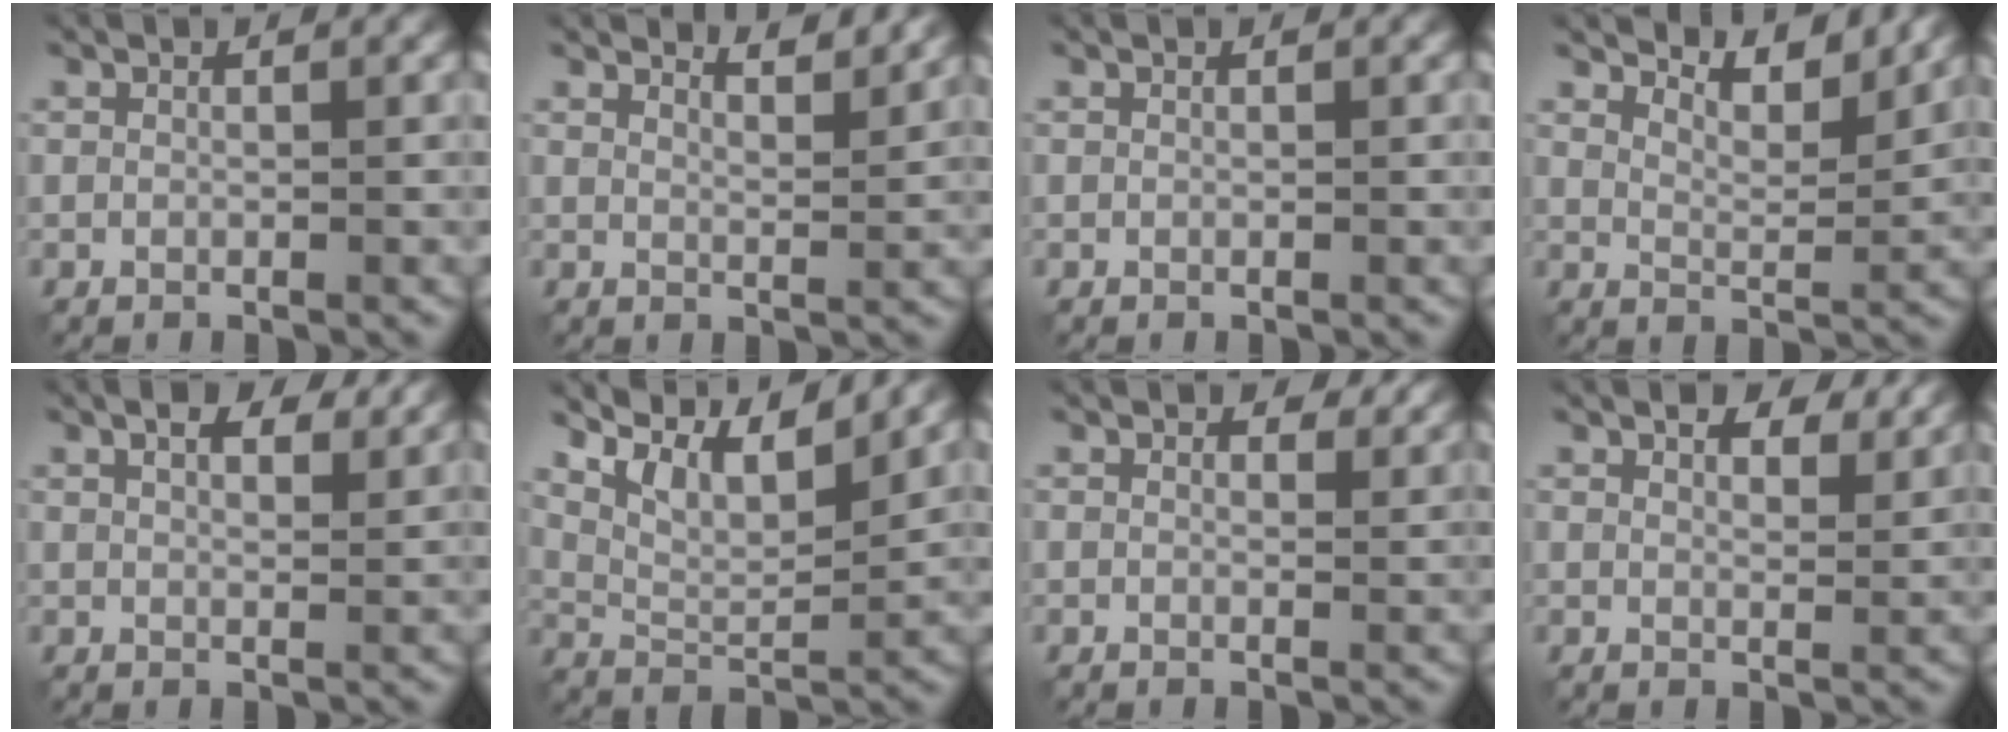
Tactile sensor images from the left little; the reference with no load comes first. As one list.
[{"total": 3.8, "force": [3.5, 0.6, 1.4], "torque": [-0.014, 0.001, 0.040]}, {"total": 0.0}, {"total": 5.5, "force": [5.0, 0.8, 2.0], "torque": [-0.046, -0.001, 0.067]}, {"total": 3.6, "force": [2.4, 1.3, 2.3], "torque": [-0.036, 0.000, 0.032]}, {"total": 6.2, "force": [4.5, 1.8, 3.9], "torque": [-0.078, 0.000, 0.082]}, {"total": 1.6, "force": [1.2, 0.8, 0.7], "torque": [-0.009, -0.004, 0.018]}, {"total": 4.2, "force": [3.3, 1.6, 2.1], "torque": [-0.037, 0.002, 0.046]}]